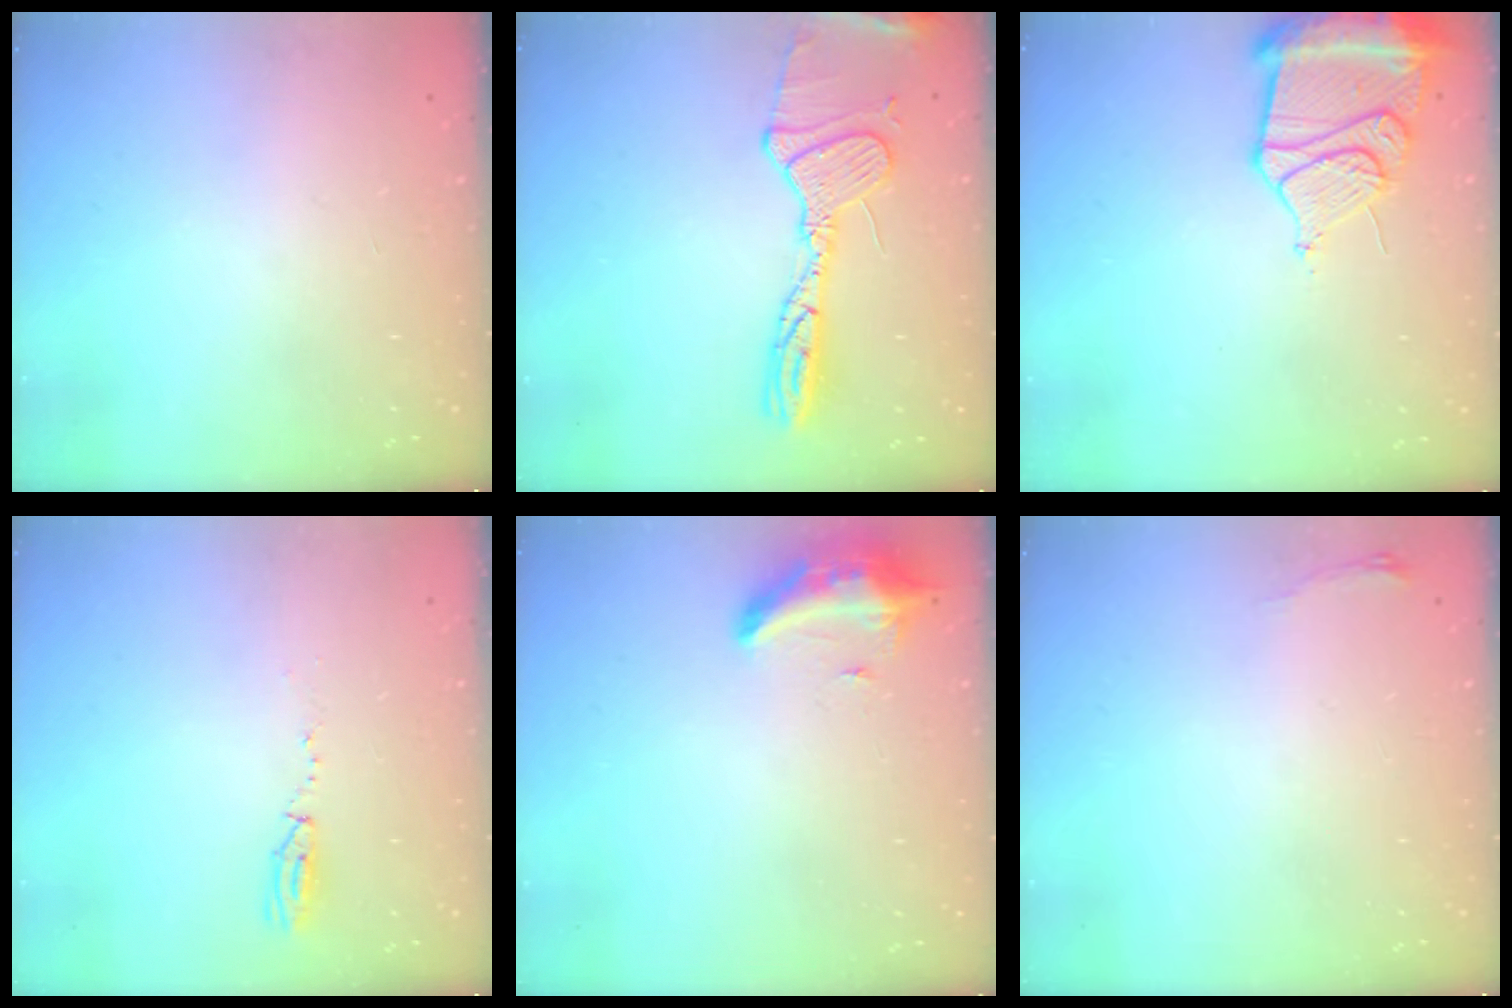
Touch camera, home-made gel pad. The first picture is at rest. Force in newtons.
{"total": 15.8, "press": 15.8, "slide": 1.1}
{"total": 15.7, "press": 15.6, "slide": 1.5}
{"total": 11.2, "press": 4.4, "slide": 10.3}
{"total": 15.2, "press": 10.5, "slide": 11.0}
{"total": 3.6, "press": 3.6, "slide": 0.5}